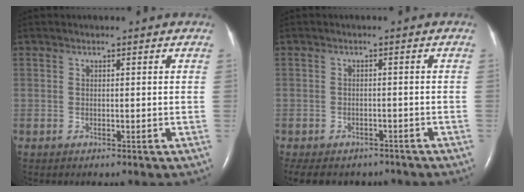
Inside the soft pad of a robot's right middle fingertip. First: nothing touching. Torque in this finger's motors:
{"motor_torque": [-0.12, -0.18, 0.19, 0.07]}